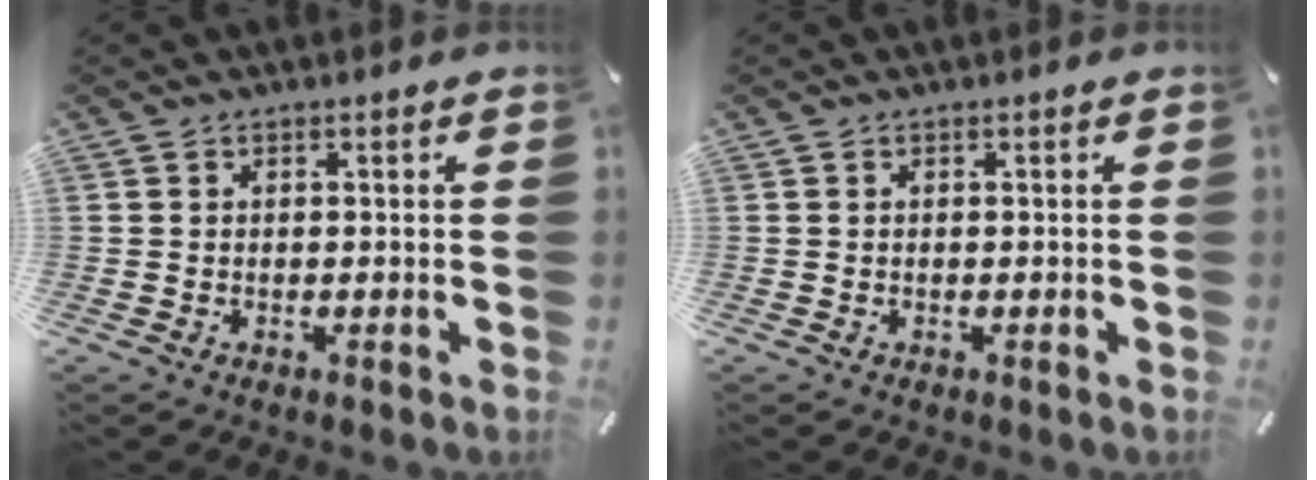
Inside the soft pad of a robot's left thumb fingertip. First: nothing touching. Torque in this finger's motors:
{"motor_torque": [-0.02, -0.01, -0.07, 0.07, 0.00]}